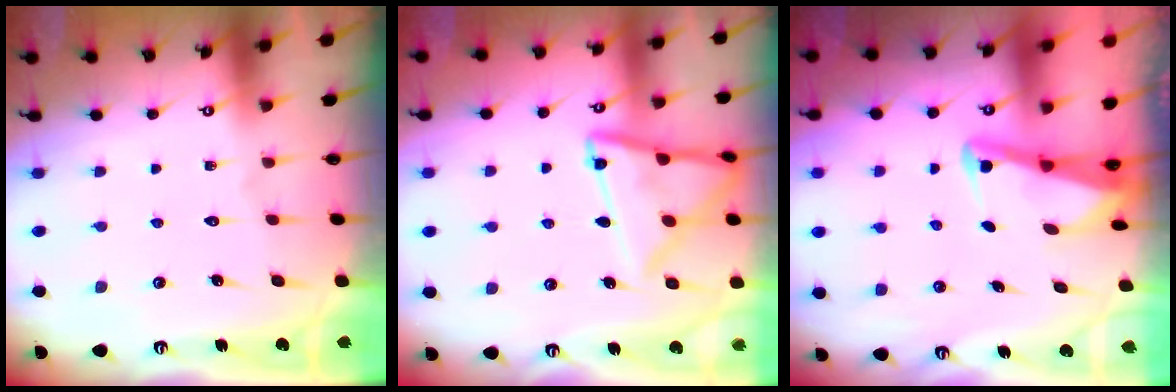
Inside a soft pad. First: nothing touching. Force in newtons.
{"total": 14.4, "press": 14.3, "slide": 1.5}
{"total": 3.1, "press": 3.1, "slide": 0.3}